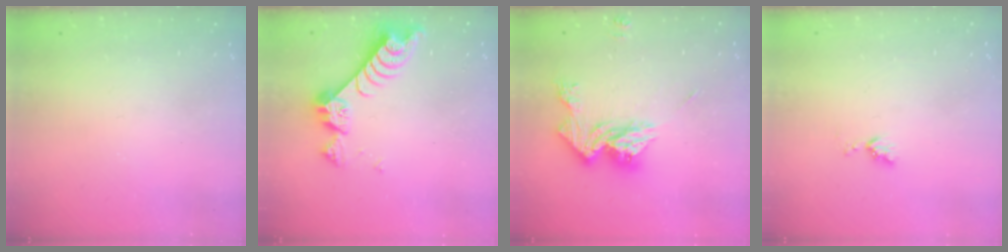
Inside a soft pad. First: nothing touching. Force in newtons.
{"total": 8.8, "press": 8.8, "slide": 0.8}
{"total": 14.0, "press": 13.9, "slide": 1.2}
{"total": 3.9, "press": 3.9, "slide": 0.5}